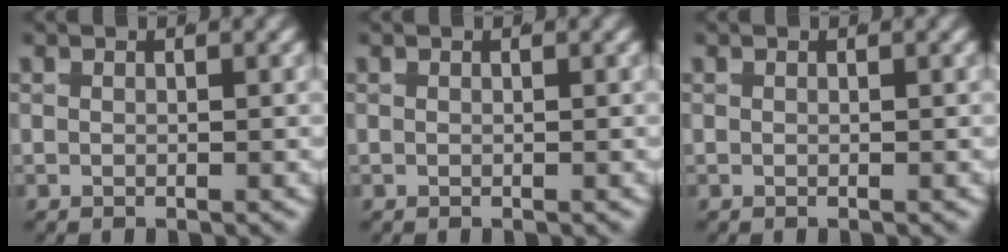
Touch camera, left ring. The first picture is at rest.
{"total": 0.0}
{"total": 0.0}